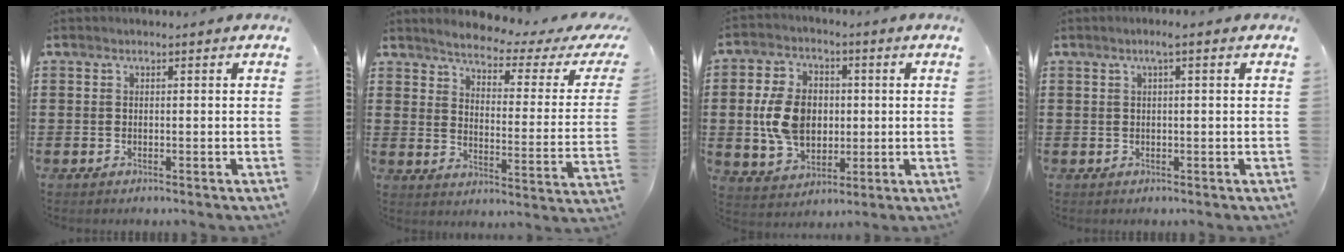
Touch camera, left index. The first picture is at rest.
{"total": 3.4, "force": [2.9, 0.1, 1.9], "torque": [-0.057, -0.025, 0.039]}
{"total": 9.5, "force": [0.0, 6.9, 6.5], "torque": [-0.147, 0.012, -0.003]}
{"total": 1.7, "force": [0.5, 0.0, 1.6], "torque": [-0.029, 0.000, 0.009]}